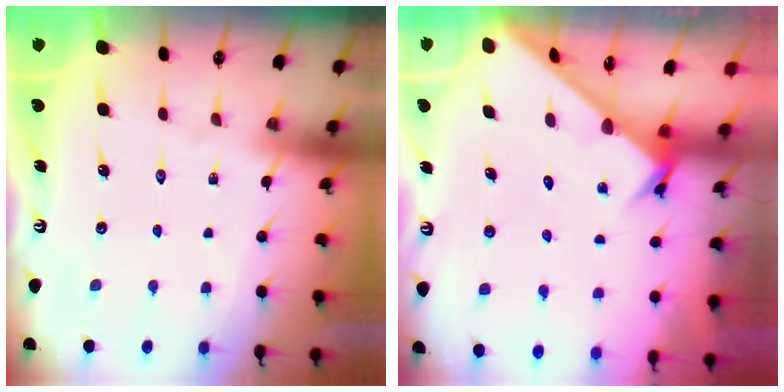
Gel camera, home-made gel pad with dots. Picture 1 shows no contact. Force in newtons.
{"total": 2.5, "press": 2.5, "slide": 0.2}